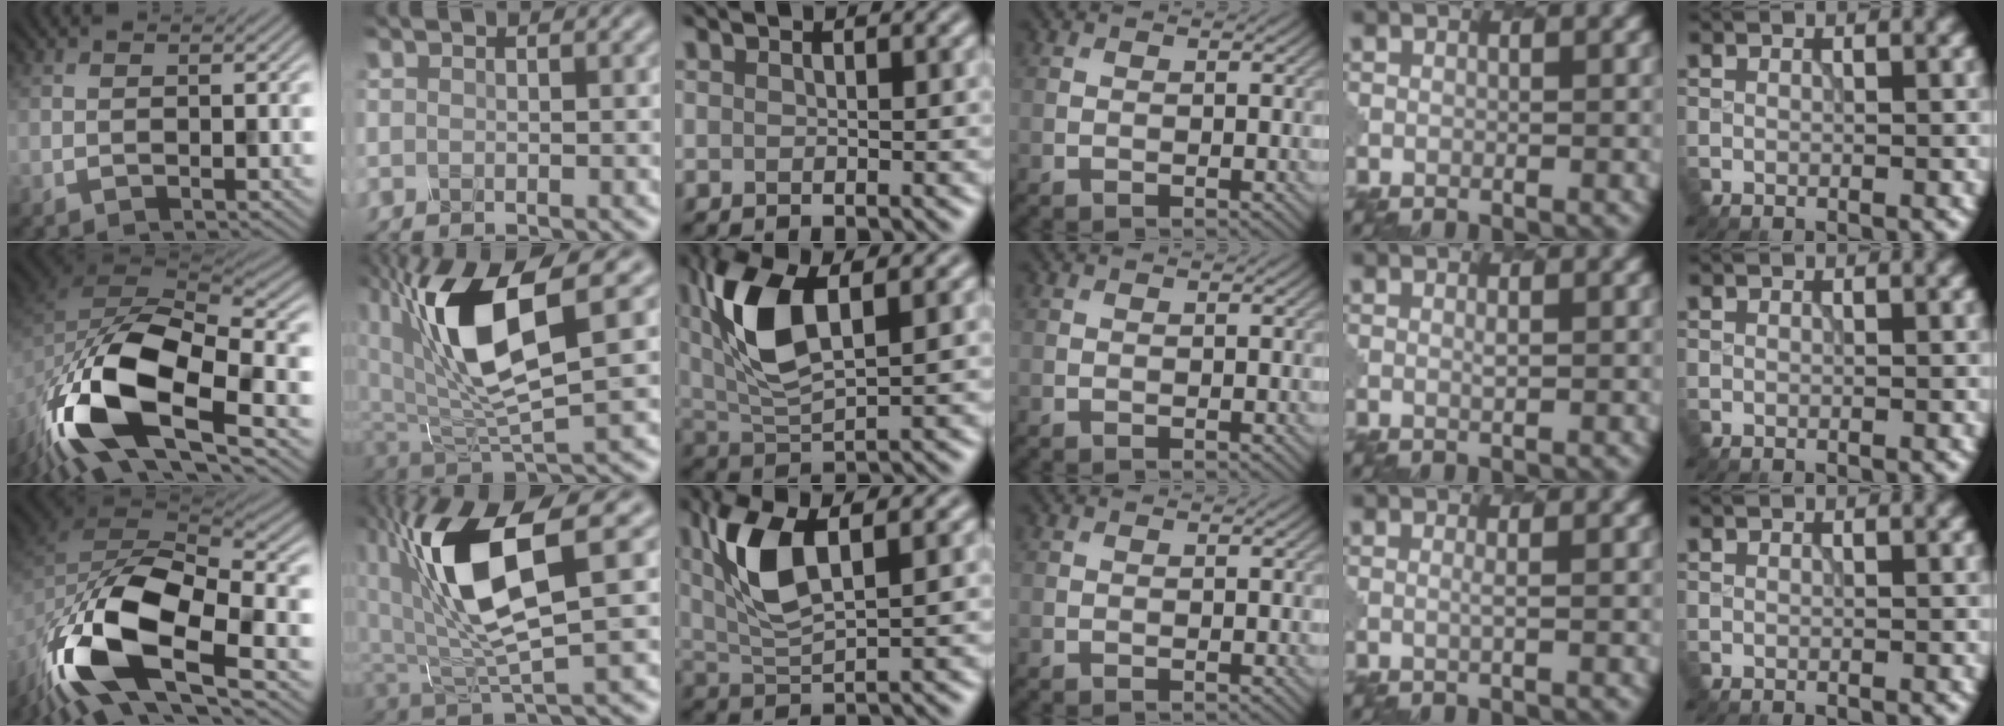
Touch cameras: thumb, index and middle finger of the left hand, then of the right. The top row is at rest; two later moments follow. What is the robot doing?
{"motion": "twist", "object": "rubiks cube"}